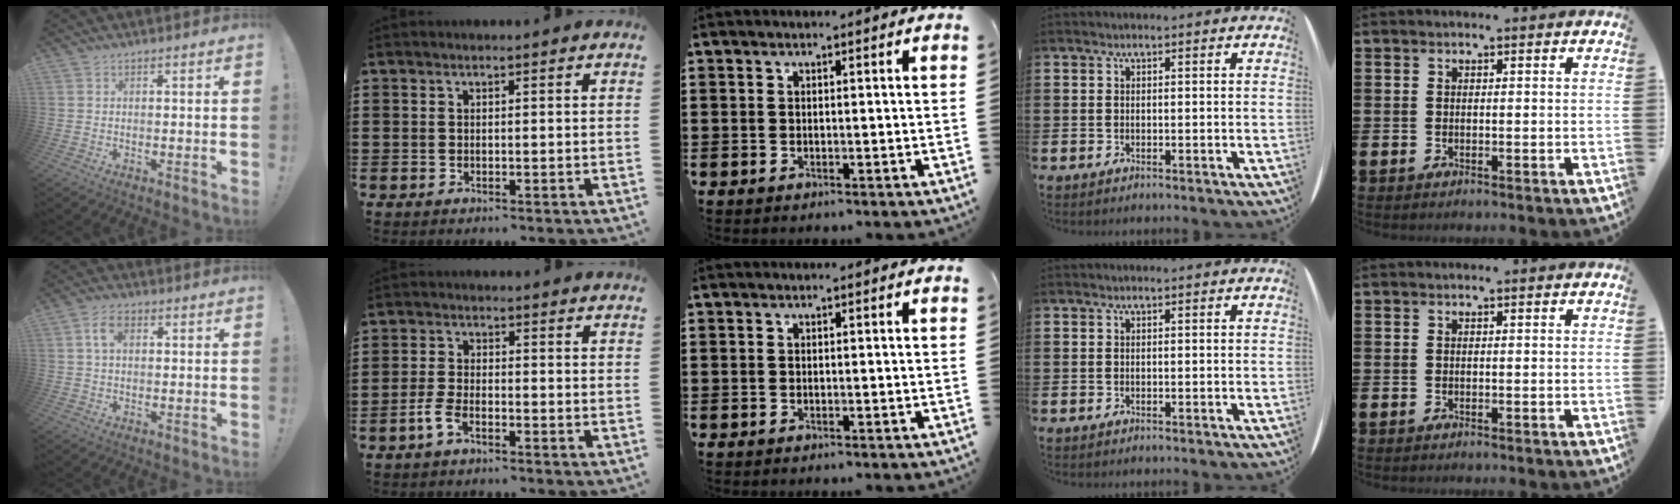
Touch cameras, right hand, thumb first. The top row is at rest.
{"thumb": {"total": 5.4, "force": [1.6, 3.2, 4.1], "torque": [-0.073, 0.007, 0.028]}, "index": {"total": 3.3, "force": [-2.1, 1.2, 2.3], "torque": [-0.061, -0.002, -0.045]}}